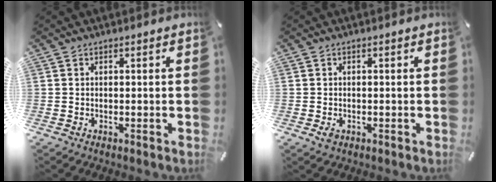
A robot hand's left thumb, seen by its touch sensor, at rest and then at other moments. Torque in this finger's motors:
{"motor_torque": [0.46, 0.46, 0.08, -0.06, -0.02]}